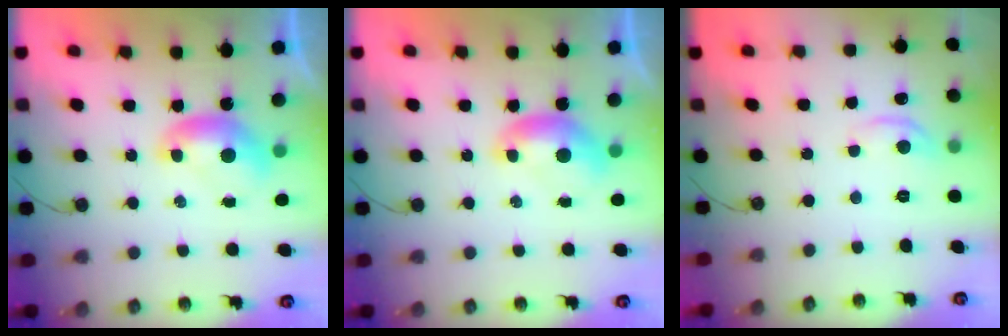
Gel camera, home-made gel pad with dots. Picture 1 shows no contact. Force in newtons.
{"total": 0.0}
{"total": 2.8, "press": 2.7, "slide": 0.5}